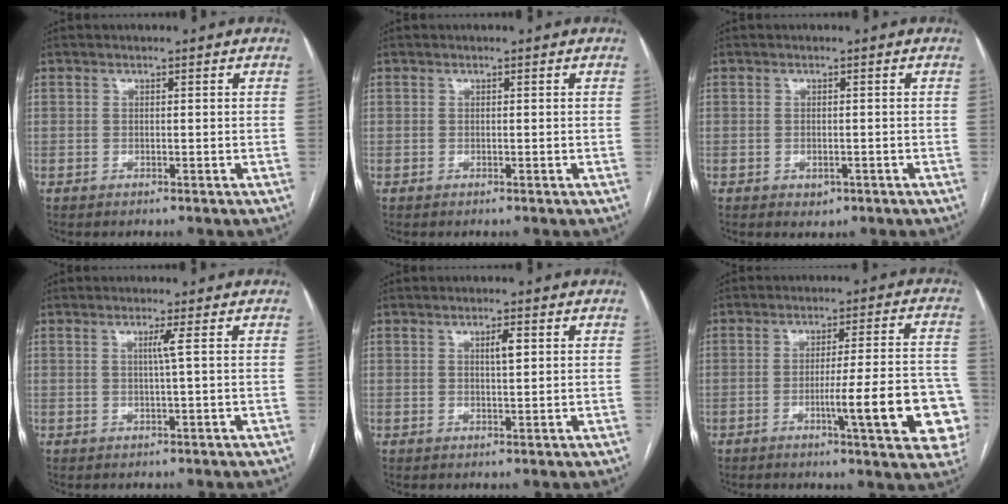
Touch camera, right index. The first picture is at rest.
{"total": 0.0}
{"total": 1.6, "force": [-0.7, 1.2, 0.8], "torque": [-0.011, 0.001, -0.002]}
{"total": 1.6, "force": [0.3, -0.7, 1.4], "torque": [-0.026, -0.001, 0.006]}
{"total": 2.1, "force": [0.7, 0.3, 1.9], "torque": [-0.033, 0.000, 0.012]}
{"total": 14.3, "force": [-4.5, 1.4, 13.5], "torque": [-0.131, 0.014, -0.053]}